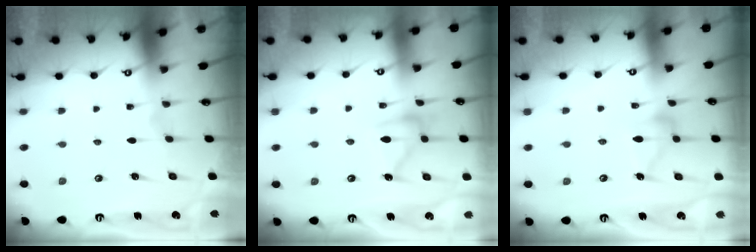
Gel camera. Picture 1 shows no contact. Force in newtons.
{"total": 14.0, "press": 14.0, "slide": 0.7}
{"total": 11.2, "press": 11.2, "slide": 0.5}